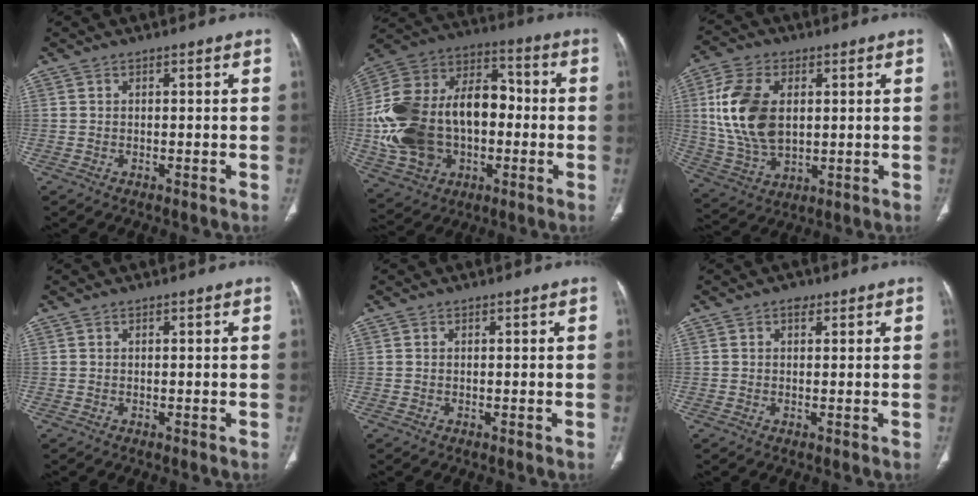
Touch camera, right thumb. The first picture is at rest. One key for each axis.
{"total": 26.9, "fx": -2.3, "fy": 18.5, "fz": 19.4, "tx": -0.369, "ty": 0.035, "tz": -0.026}
{"total": 15.4, "fx": 2.5, "fy": 9.5, "fz": 11.8, "tx": -0.231, "ty": -0.006, "tz": 0.053}
{"total": 0.0}
{"total": 0.0}
{"total": 1.4, "fx": 0.7, "fy": 1.0, "fz": 0.5, "tx": 0.003, "ty": 0.000, "tz": 0.006}